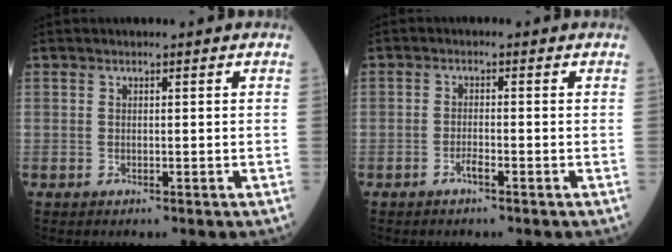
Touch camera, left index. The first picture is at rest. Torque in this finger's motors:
{"motor_torque": [0.02, -0.04, 0.02, 0.00]}